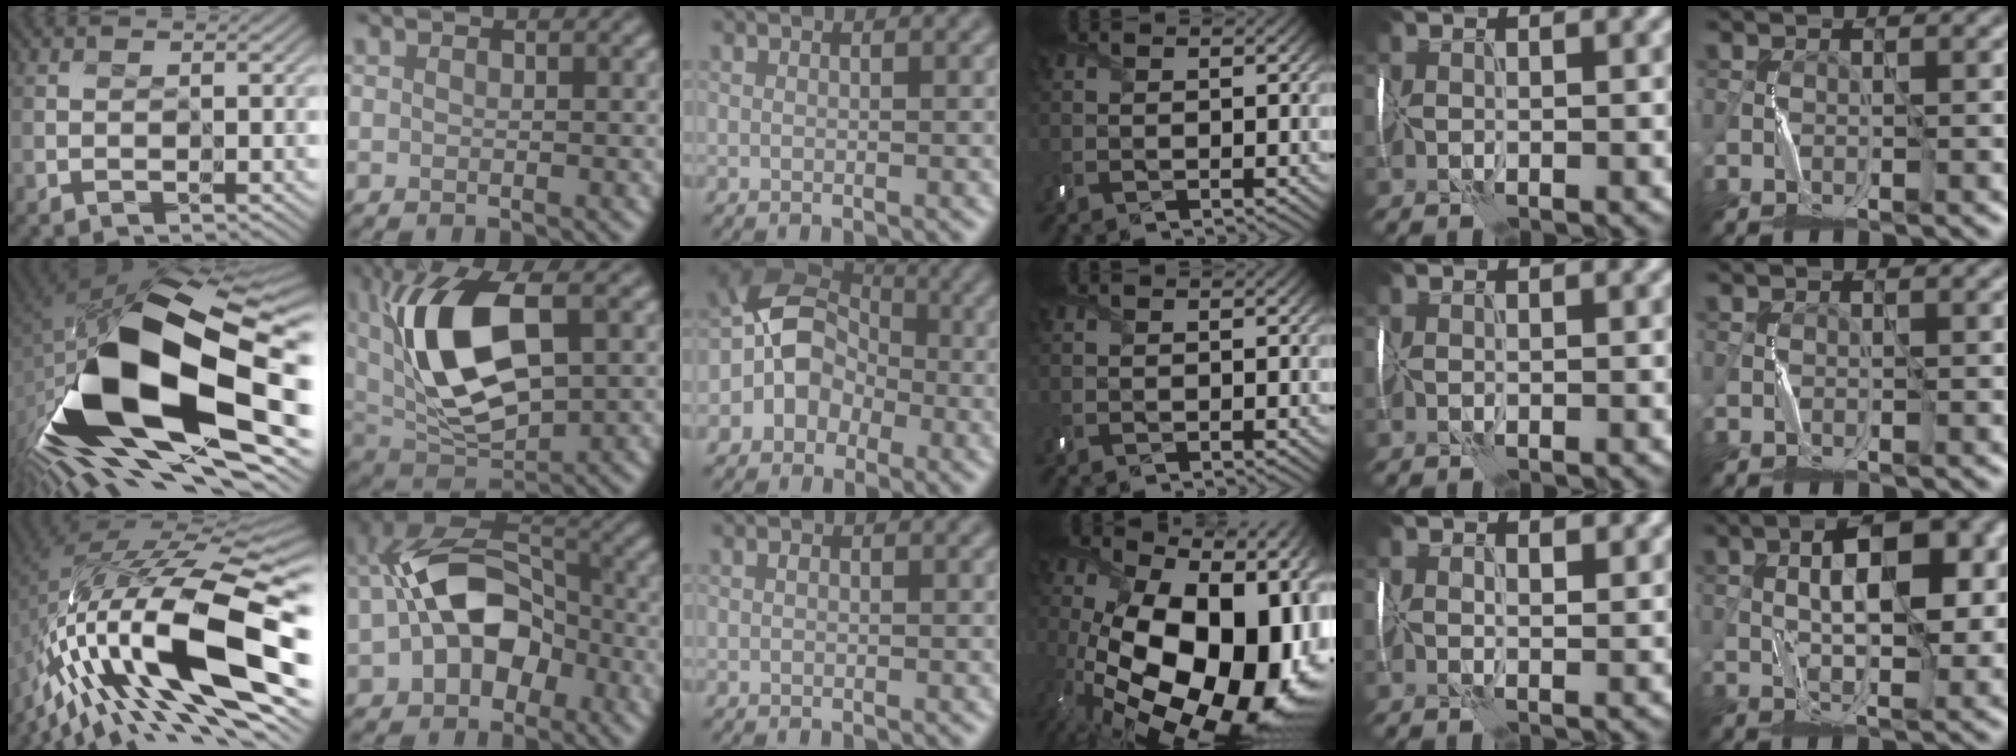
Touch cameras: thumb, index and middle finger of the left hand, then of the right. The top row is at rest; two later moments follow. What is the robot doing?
{"motion": "wrap", "object": "ribbon"}